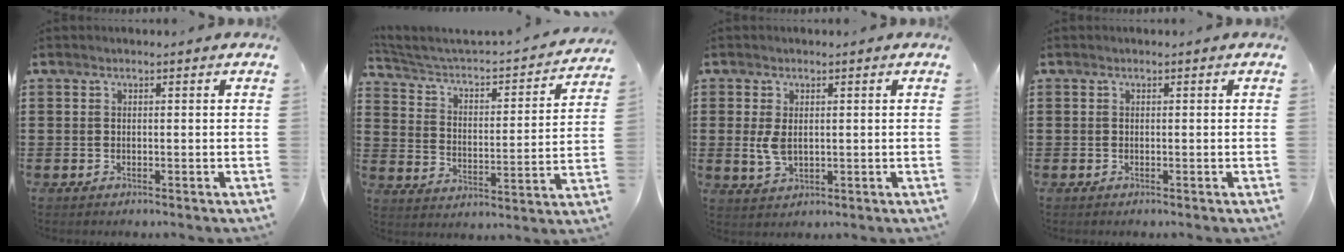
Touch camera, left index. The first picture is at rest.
{"total": 2.8, "force": [2.3, 0.7, 1.3], "torque": [-0.046, -0.031, 0.025]}
{"total": 3.6, "force": [0.4, 2.0, 3.0], "torque": [-0.076, -0.001, 0.004]}
{"total": 0.0}